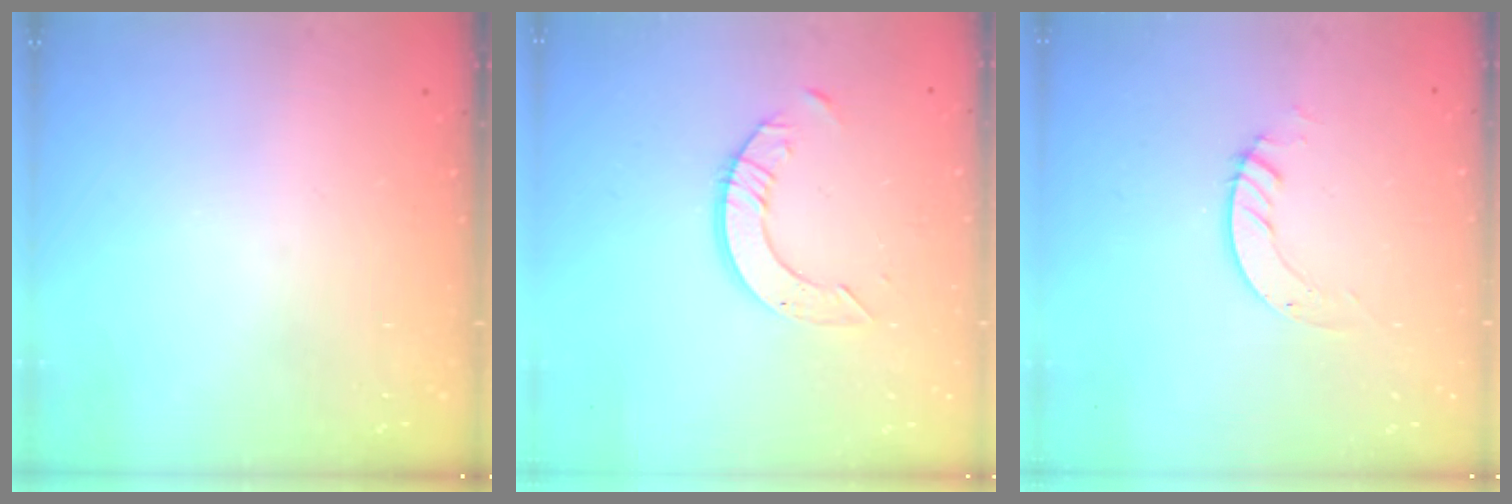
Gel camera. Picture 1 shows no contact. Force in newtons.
{"total": 6.9, "press": 6.8, "slide": 0.7}
{"total": 3.7, "press": 3.7, "slide": 0.2}